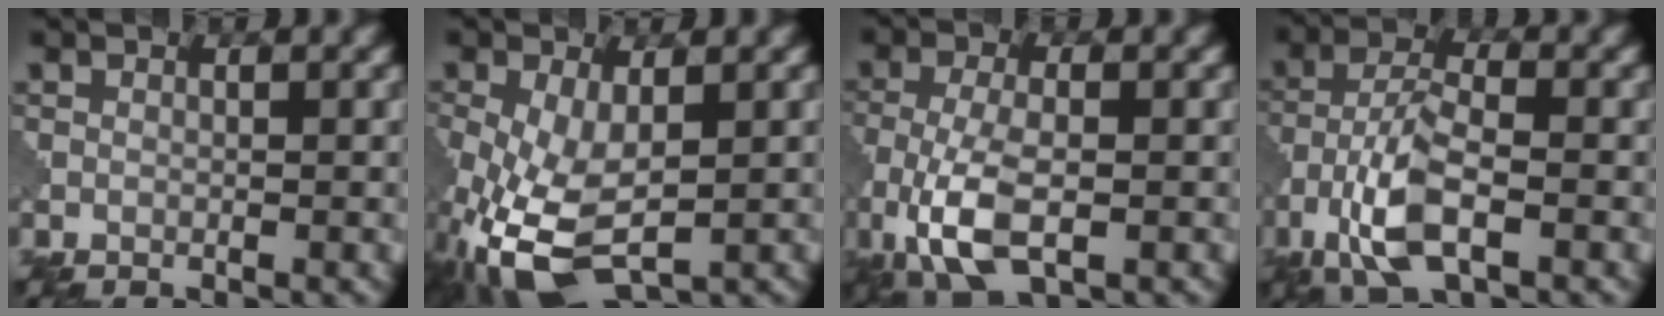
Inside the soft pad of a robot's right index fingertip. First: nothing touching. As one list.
[{"total": 8.6, "force": [-3.0, 4.4, 6.8], "torque": [-0.168, -0.028, -0.048]}, {"total": 7.0, "force": [-2.4, 3.1, 5.8], "torque": [-0.134, -0.007, -0.050]}, {"total": 6.8, "force": [-3.0, 2.6, 5.5], "torque": [-0.112, 0.003, -0.065]}]